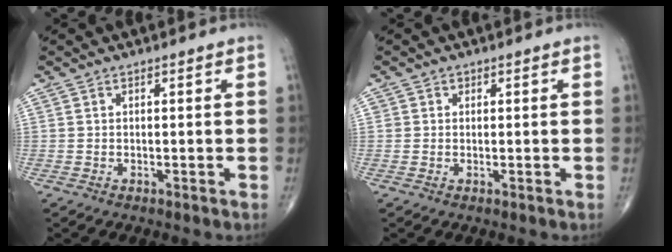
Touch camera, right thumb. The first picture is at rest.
{"total": 0.9, "force": [0.3, 0.9, 0.0], "torque": [0.010, 0.002, 0.001]}